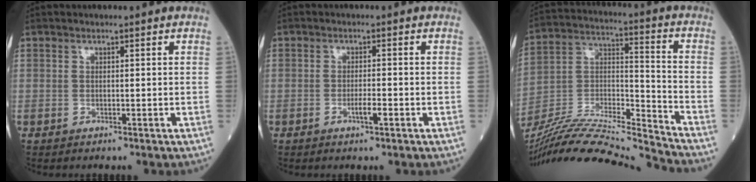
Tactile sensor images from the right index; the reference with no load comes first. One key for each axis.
{"total": 2.0, "fx": -0.8, "fy": 0.1, "fz": 1.8, "tx": -0.031, "ty": -0.001, "tz": -0.013}
{"total": 23.2, "fx": -21.8, "fy": -0.5, "fz": 7.8, "tx": -0.174, "ty": -0.009, "tz": -0.376}